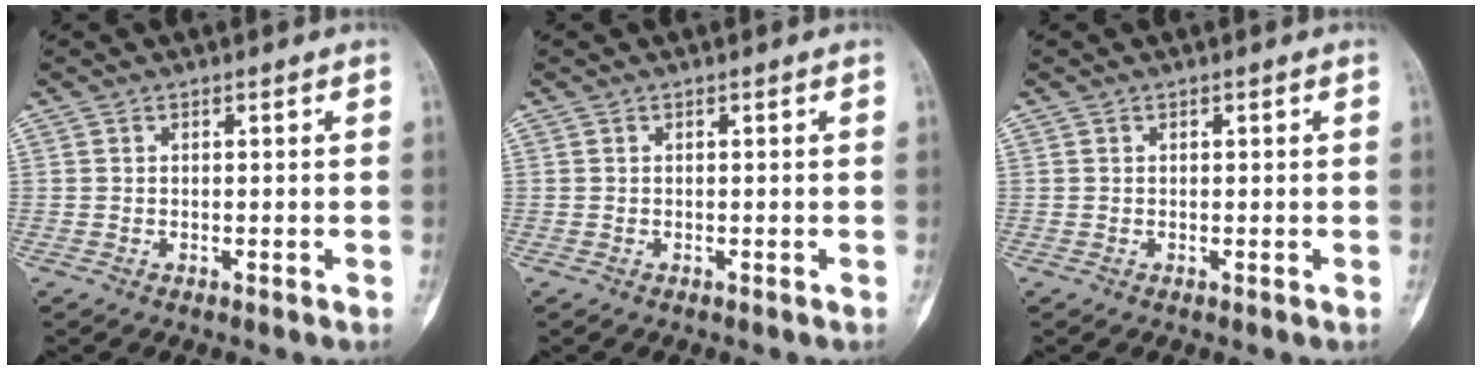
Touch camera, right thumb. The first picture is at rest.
{"total": 0.0}
{"total": 0.0}